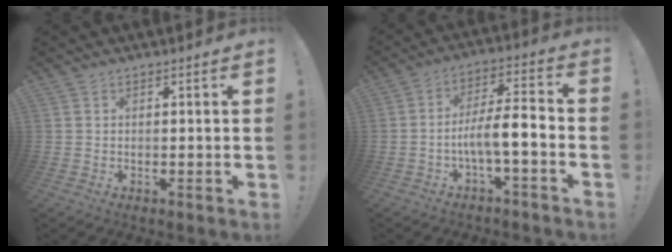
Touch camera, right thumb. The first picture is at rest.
{"total": 11.0, "force": [-3.9, 2.4, 10.0], "torque": [-0.176, 0.022, -0.068]}